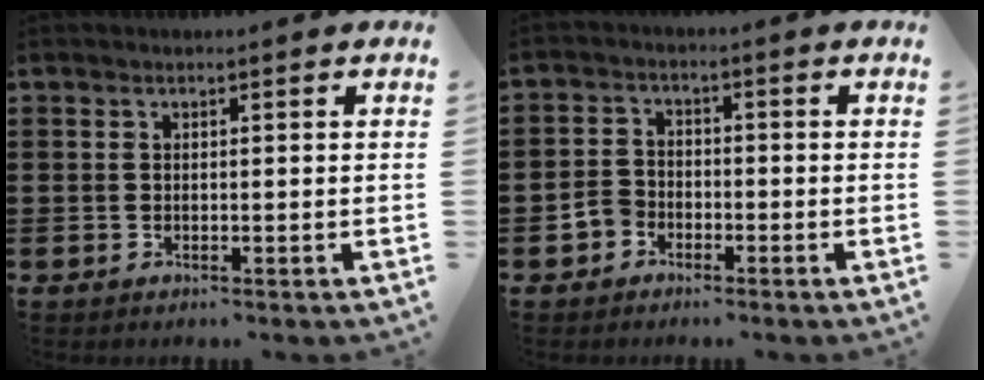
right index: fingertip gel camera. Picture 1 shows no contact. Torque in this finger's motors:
{"motor_torque": [0.15, 0.78, -0.05, -0.04]}